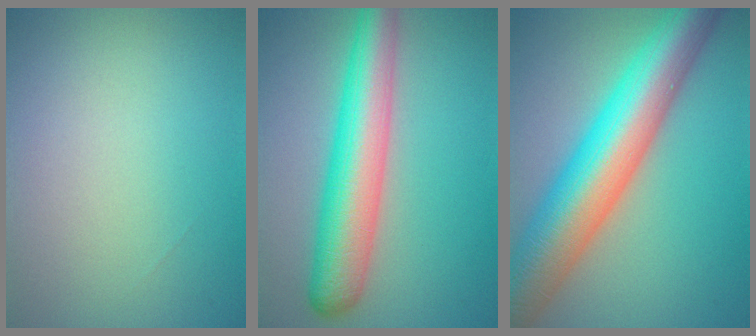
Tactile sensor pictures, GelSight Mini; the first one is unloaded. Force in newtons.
{"total": 7.6, "press": 7.5, "slide": 0.3}
{"total": 11.7, "press": 11.7, "slide": 0.5}